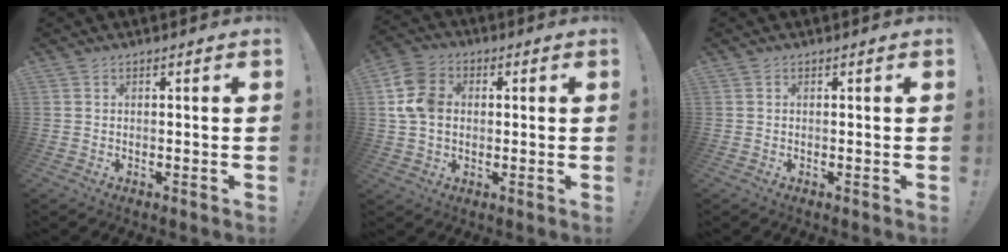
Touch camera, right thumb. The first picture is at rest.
{"total": 11.6, "force": [1.0, 8.9, 7.4], "torque": [-0.148, 0.012, 0.023]}
{"total": 0.0}